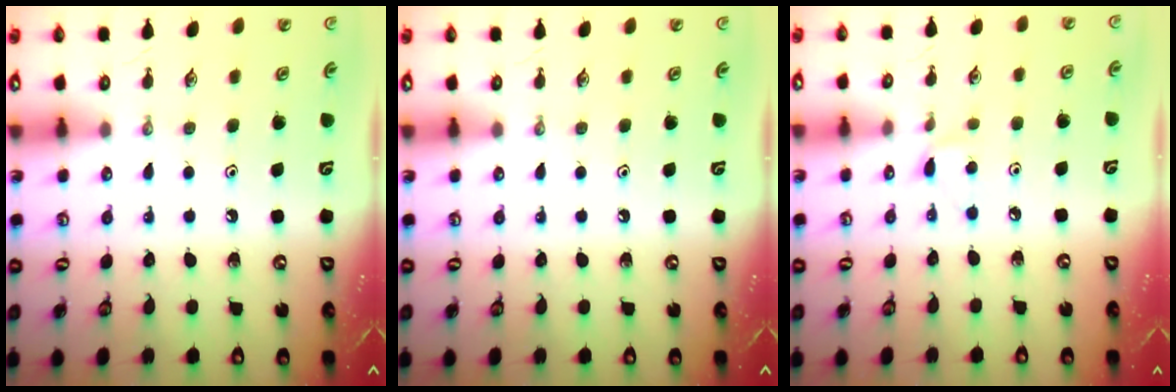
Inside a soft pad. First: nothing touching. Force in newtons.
{"total": 0.0}
{"total": 3.8, "press": 3.8, "slide": 0.6}